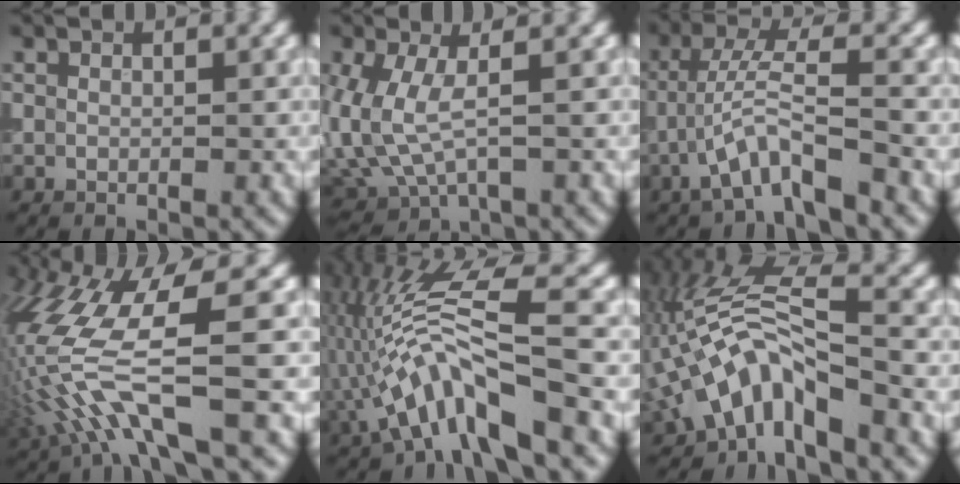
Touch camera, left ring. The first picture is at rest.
{"total": 5.0, "force": [0.2, 2.5, 4.3], "torque": [-0.125, -0.017, 0.011]}
{"total": 5.1, "force": [-2.8, 1.0, 4.2], "torque": [-0.079, 0.013, -0.053]}
{"total": 9.5, "force": [-1.9, 2.4, 9.1], "torque": [-0.199, -0.002, -0.037]}
{"total": 10.1, "force": [-3.1, 2.6, 9.2], "torque": [-0.172, 0.018, -0.057]}
{"total": 8.3, "force": [-2.9, 3.5, 7.0], "torque": [-0.135, 0.017, -0.066]}